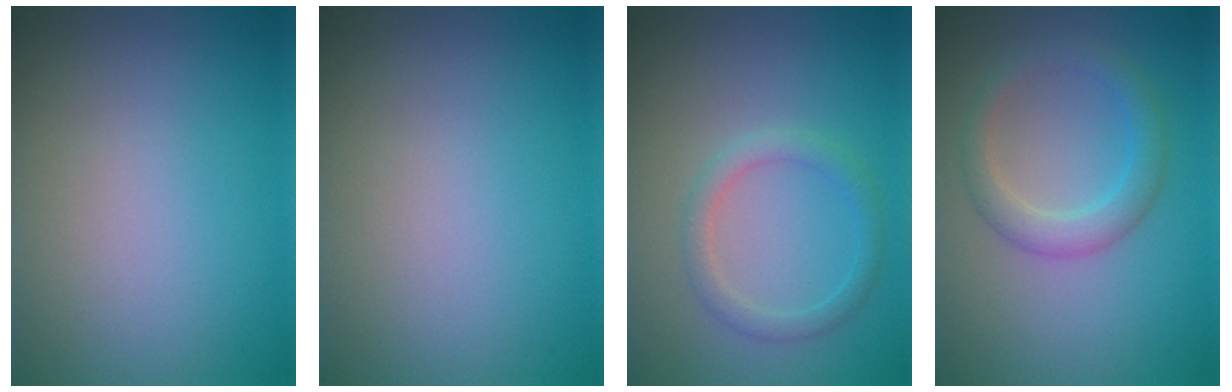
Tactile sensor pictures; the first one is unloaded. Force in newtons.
{"total": 0.0}
{"total": 2.0, "press": 2.0, "slide": 0.0}
{"total": 2.7, "press": 2.7, "slide": 0.1}